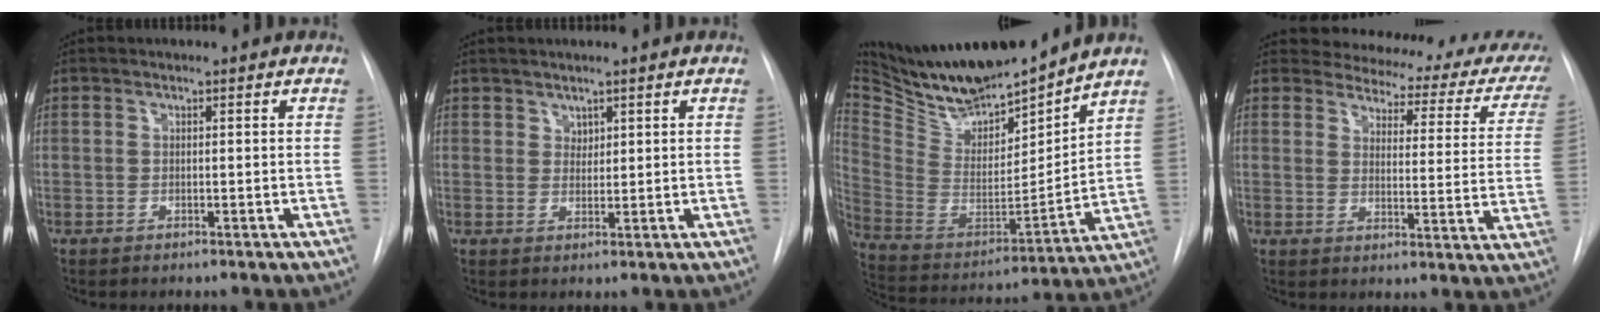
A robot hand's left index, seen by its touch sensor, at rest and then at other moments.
{"total": 1.5, "force": [1.1, 1.0, 0.4], "torque": [0.000, 0.002, 0.021]}
{"total": 21.1, "force": [18.7, 4.4, 8.6], "torque": [-0.171, -0.026, 0.333]}
{"total": 19.3, "force": [17.3, 5.5, 6.6], "torque": [-0.065, -0.050, 0.181]}